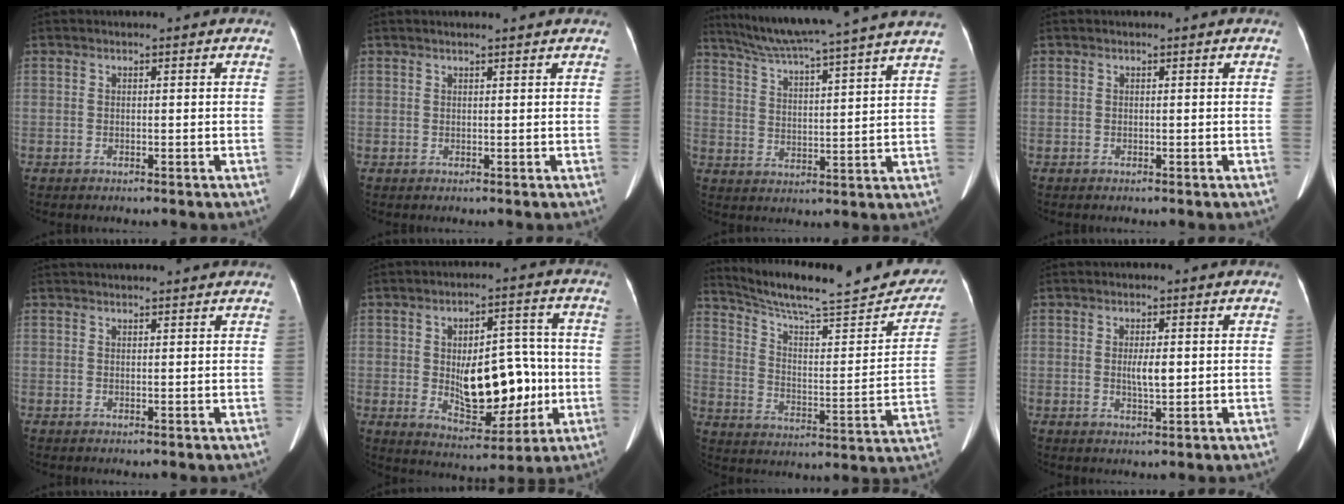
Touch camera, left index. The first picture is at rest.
{"total": 3.0, "force": [2.7, -0.1, 1.3], "torque": [-0.016, 0.015, 0.032]}
{"total": 20.3, "force": [17.7, -1.5, 9.8], "torque": [-0.166, -0.007, 0.248]}
{"total": 0.0}
{"total": 7.9, "force": [7.4, 0.3, 2.6], "torque": [-0.032, 0.035, 0.088]}
{"total": 12.4, "force": [-1.2, 5.9, 10.8], "torque": [-0.164, 0.007, -0.007]}
{"total": 25.6, "force": [22.5, 3.5, 11.5], "torque": [-0.171, -0.036, 0.306]}
{"total": 2.7, "force": [0.3, 0.6, 2.7], "torque": [-0.047, -0.005, 0.006]}